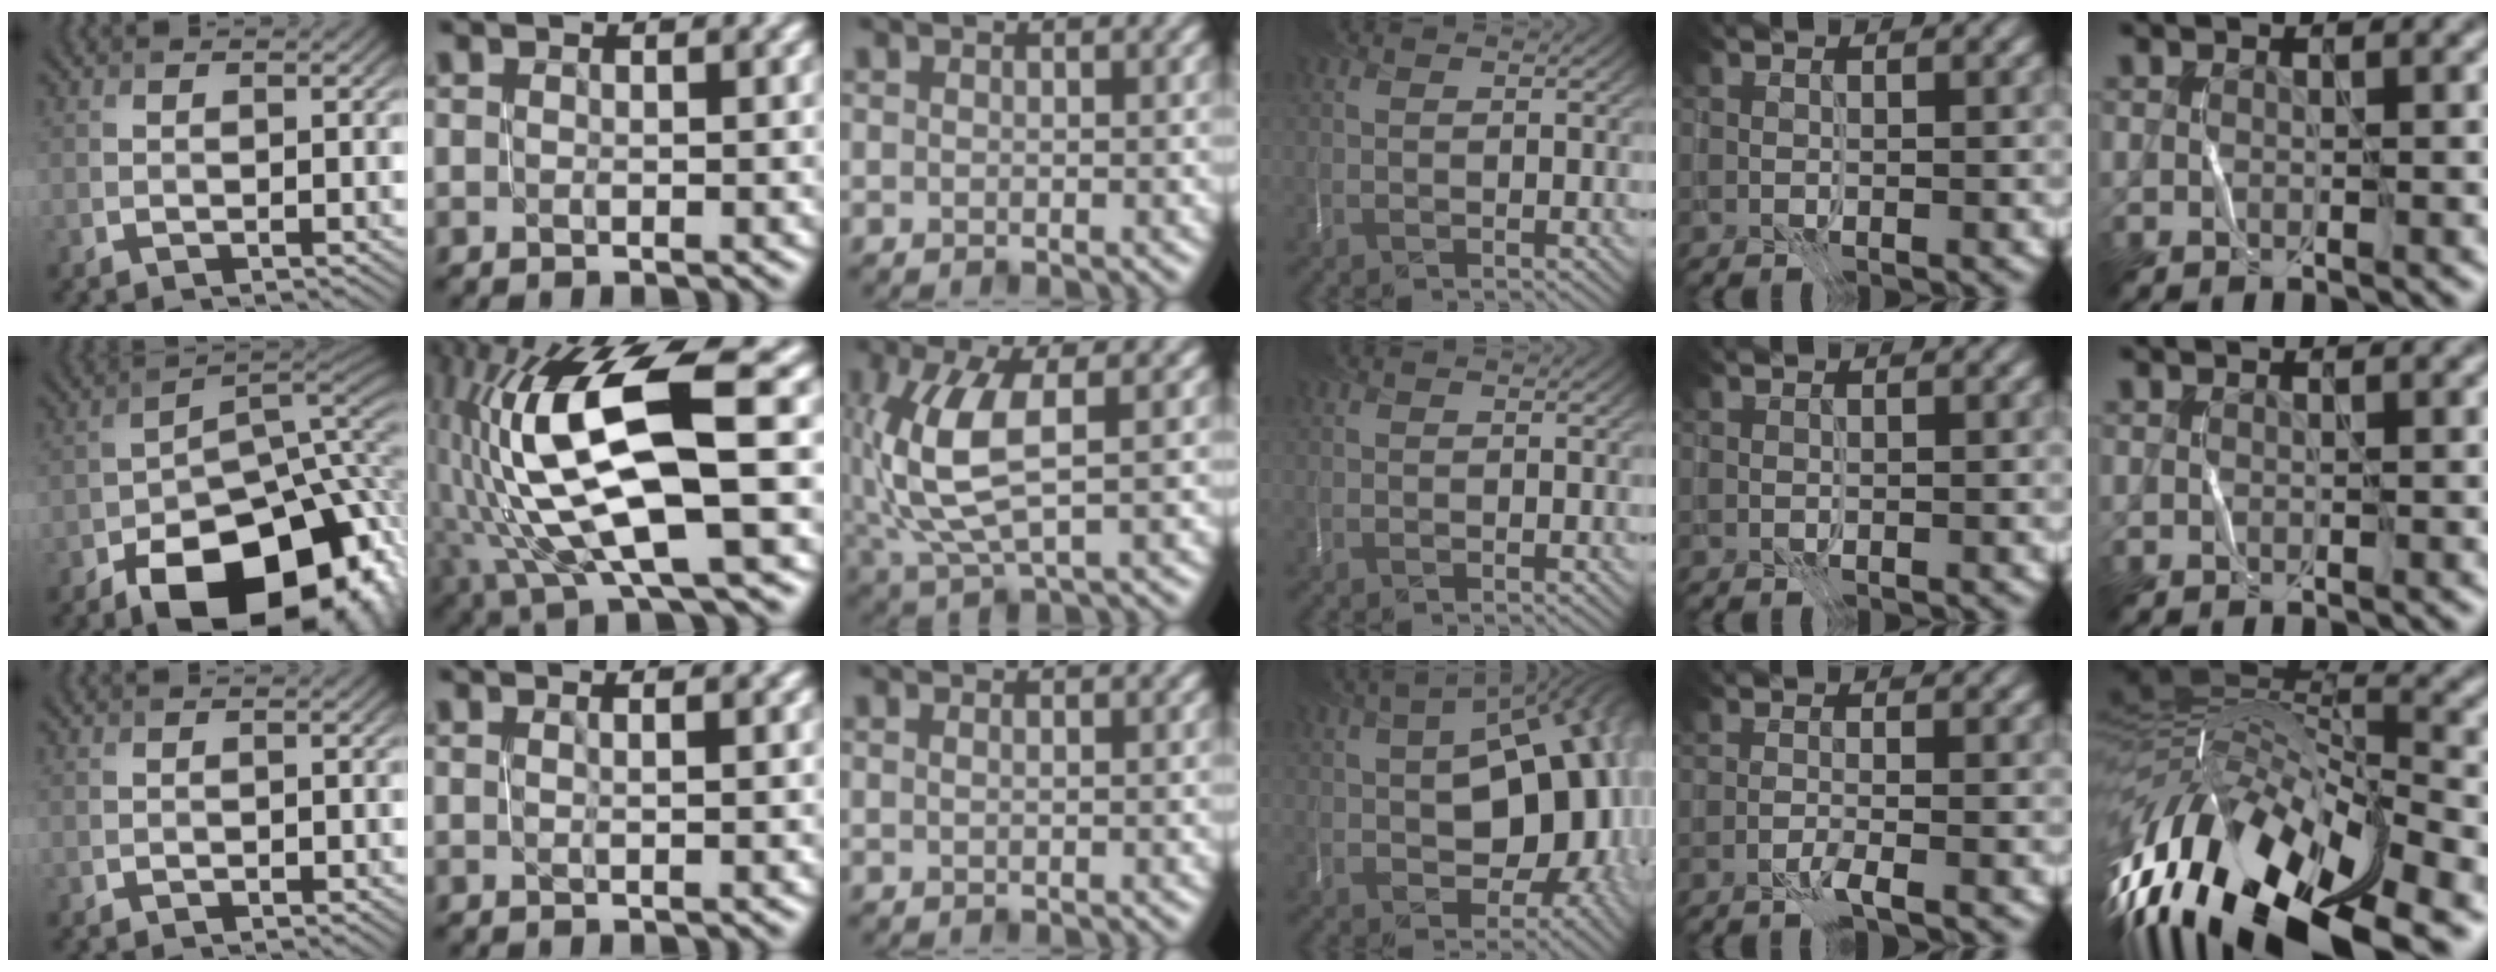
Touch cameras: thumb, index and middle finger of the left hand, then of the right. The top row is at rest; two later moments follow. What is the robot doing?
{"motion": "open", "object": "stapler"}